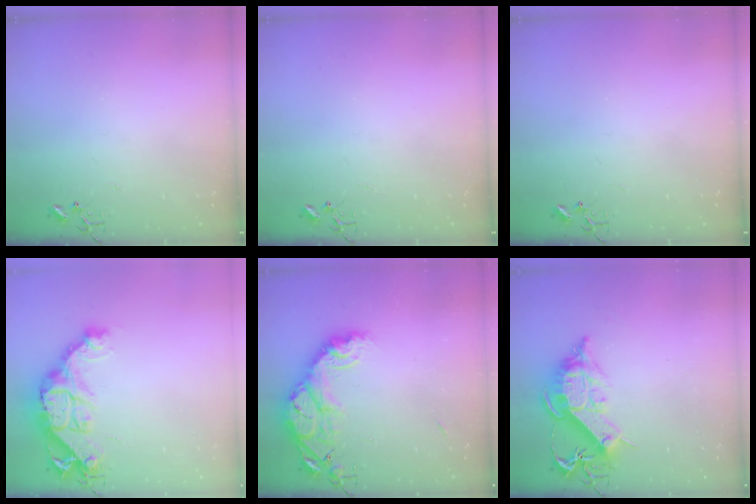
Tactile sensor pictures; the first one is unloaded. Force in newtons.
{"total": 0.0}
{"total": 0.0}
{"total": 18.1, "press": 18.0, "slide": 2.0}
{"total": 15.7, "press": 15.7, "slide": 1.4}
{"total": 14.4, "press": 14.4, "slide": 1.2}